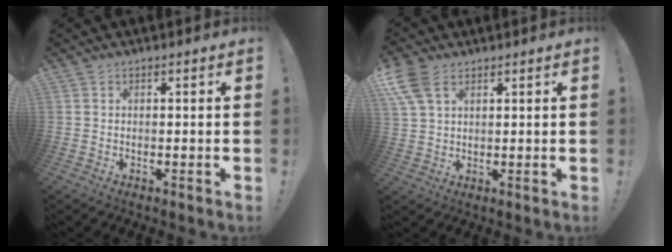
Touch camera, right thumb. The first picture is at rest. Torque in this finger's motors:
{"motor_torque": [0.05, 0.83, 1.01, 0.80, 0.05]}